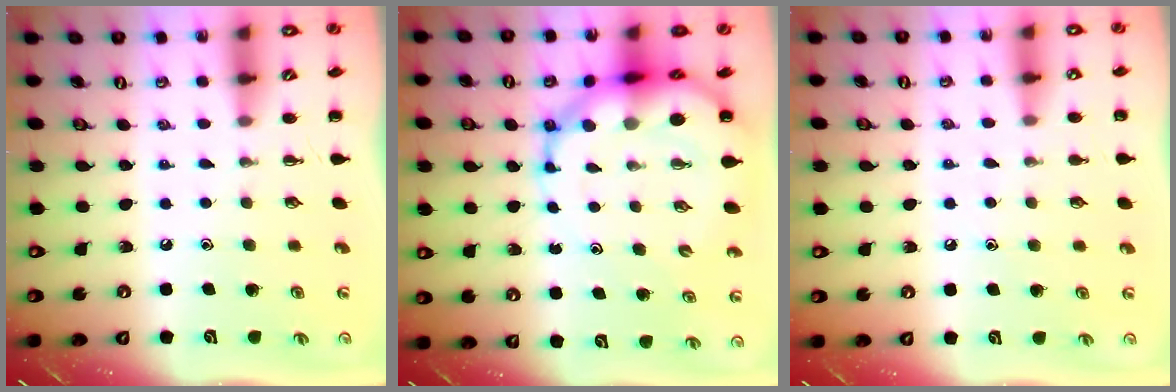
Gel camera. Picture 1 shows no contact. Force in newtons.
{"total": 13.2, "press": 12.8, "slide": 3.5}
{"total": 5.2, "press": 5.0, "slide": 1.4}